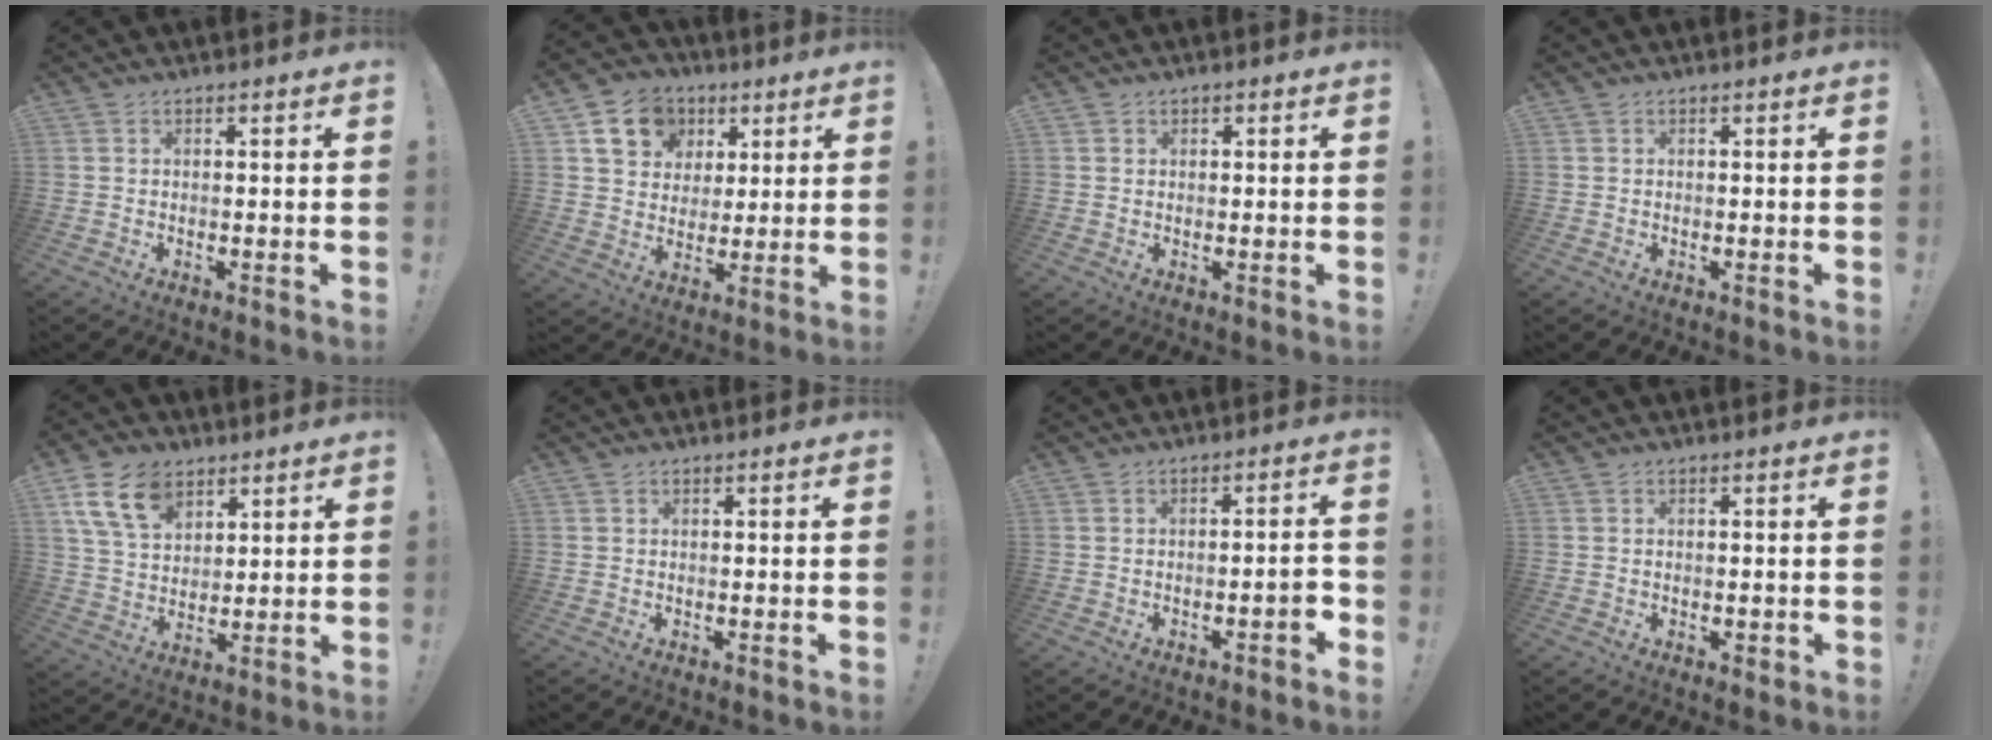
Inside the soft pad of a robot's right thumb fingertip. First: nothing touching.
{"total": 13.4, "force": [5.7, 10.9, 5.3], "torque": [-0.069, -0.021, 0.112]}
{"total": 0.8, "force": [0.4, 0.7, 0.0], "torque": [0.008, -0.002, 0.006]}
{"total": 0.0}
{"total": 13.6, "force": [7.8, 8.6, 7.1], "torque": [-0.131, -0.027, 0.150]}
{"total": 0.0}
{"total": 4.5, "force": [-1.8, 0.9, 4.1], "torque": [-0.062, 0.008, -0.027]}
{"total": 0.9, "force": [-0.1, 0.5, 0.8], "torque": [-0.013, 0.001, -0.001]}